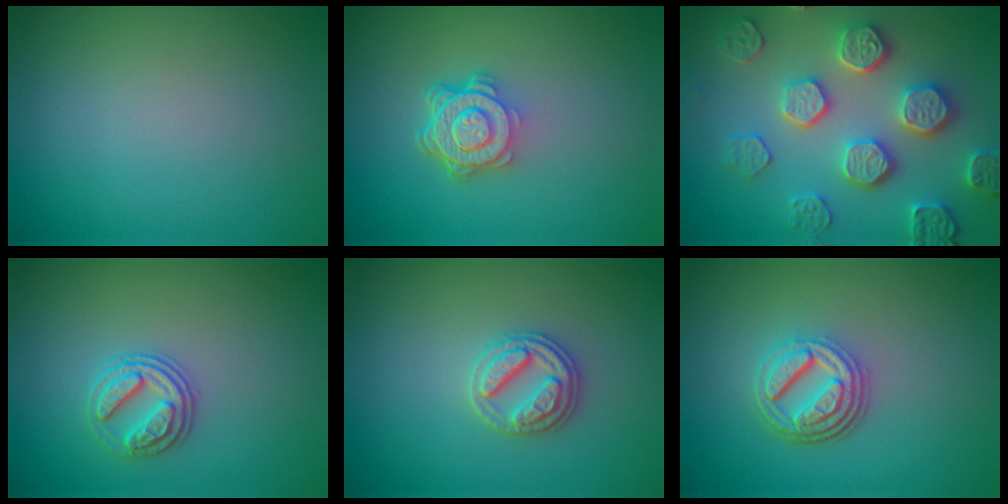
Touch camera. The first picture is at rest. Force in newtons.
{"total": 4.8, "press": 3.4, "slide": 3.4}
{"total": 5.3, "press": 5.1, "slide": 1.6}
{"total": 2.7, "press": 2.6, "slide": 0.9}
{"total": 2.8, "press": 2.8, "slide": 0.5}
{"total": 4.7, "press": 3.5, "slide": 3.2}